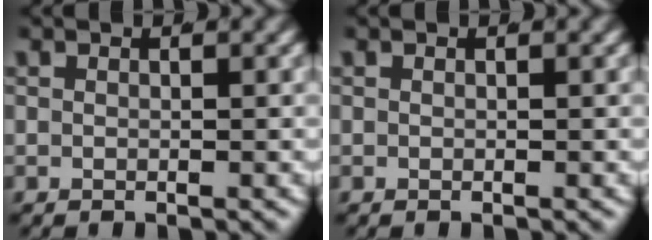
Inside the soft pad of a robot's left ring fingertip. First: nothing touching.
{"total": 0.0}